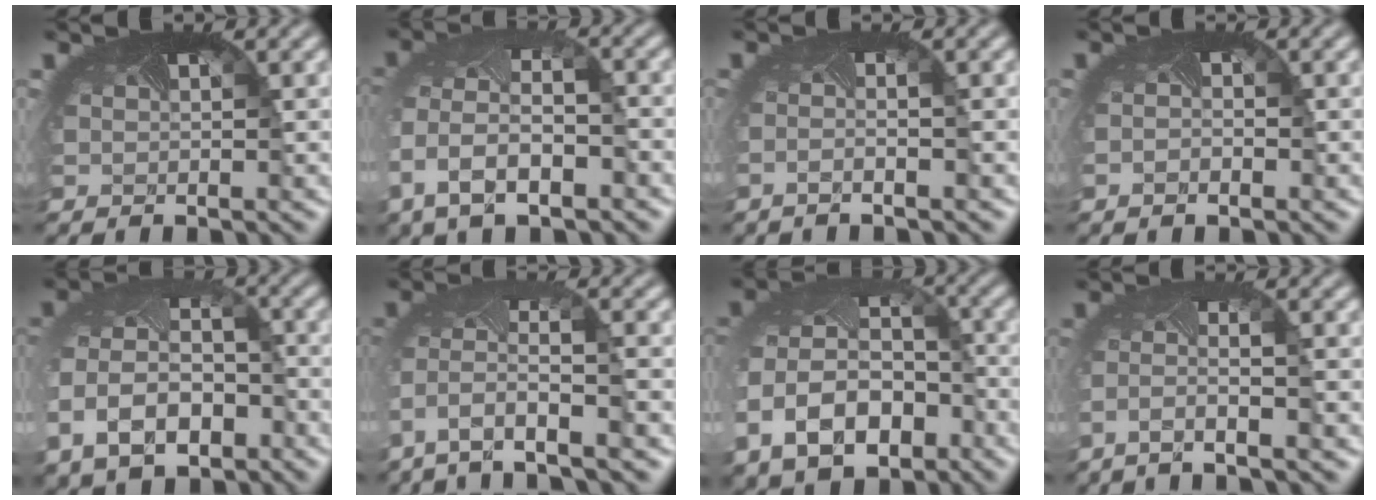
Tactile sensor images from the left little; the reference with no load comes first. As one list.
[{"total": 7.6, "force": [-3.0, 4.5, 5.3], "torque": [-0.141, -0.030, -0.041]}, {"total": 1.5, "force": [-1.2, -0.1, 0.8], "torque": [-0.020, -0.017, -0.024]}, {"total": 0.9, "force": [-0.8, 0.2, 0.3], "torque": [-0.015, -0.011, -0.008]}, {"total": 7.8, "force": [-3.7, 5.3, 4.3], "torque": [-0.119, -0.031, -0.057]}, {"total": 5.5, "force": [-3.6, 1.6, 3.8], "torque": [-0.118, -0.024, -0.060]}, {"total": 9.3, "force": [-4.2, 6.6, 5.0], "torque": [-0.134, -0.038, -0.062]}, {"total": 2.9, "force": [-2.1, -0.1, 1.9], "torque": [-0.051, -0.007, -0.051]}]